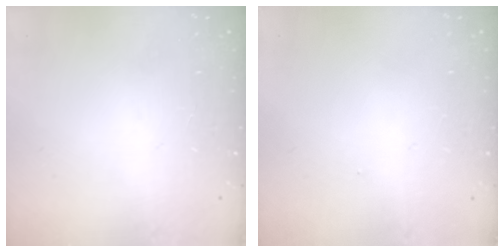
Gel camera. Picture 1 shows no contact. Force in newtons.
{"total": 5.3, "press": 0.3, "slide": 5.2}